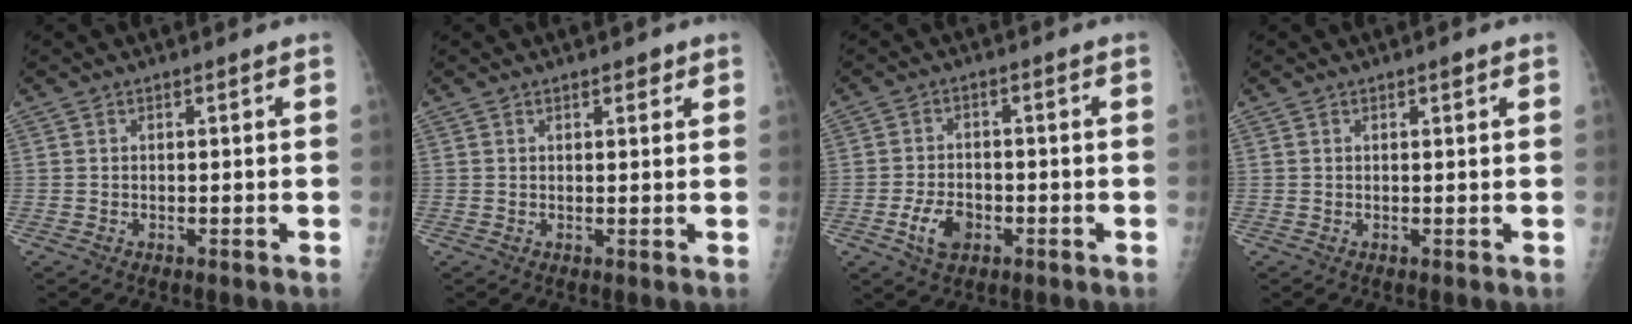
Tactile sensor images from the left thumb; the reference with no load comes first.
{"total": 1.7, "force": [1.1, 0.7, 1.1], "torque": [-0.007, -0.003, 0.012]}
{"total": 5.9, "force": [-2.5, 3.8, 3.8], "torque": [-0.064, 0.013, -0.041]}
{"total": 1.1, "force": [0.6, 0.3, 0.9], "torque": [-0.012, 0.001, 0.007]}